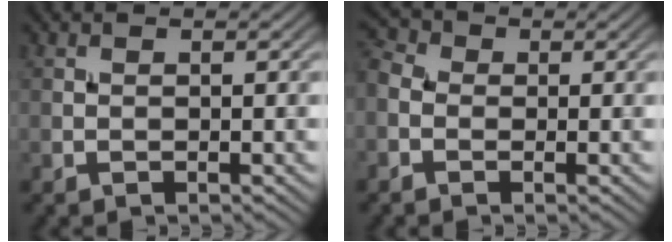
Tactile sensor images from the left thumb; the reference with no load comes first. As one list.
[{"total": 3.2, "force": [-0.9, 2.7, 1.5], "torque": [-0.042, 0.003, -0.025]}]